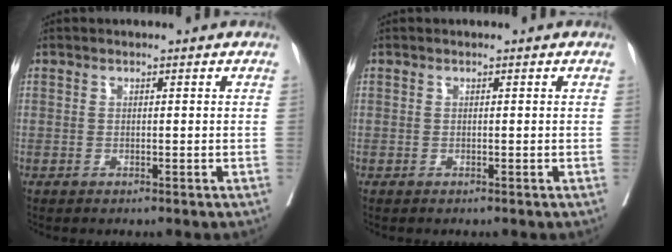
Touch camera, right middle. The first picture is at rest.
{"total": 0.0}